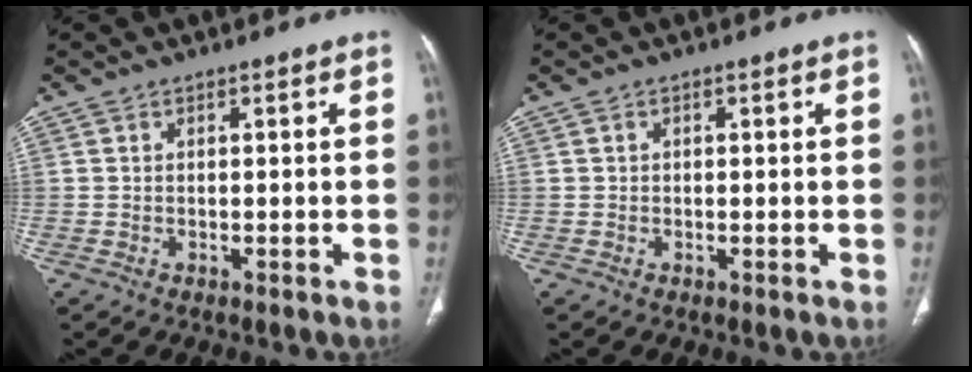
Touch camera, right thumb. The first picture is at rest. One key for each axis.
{"total": 0.0}